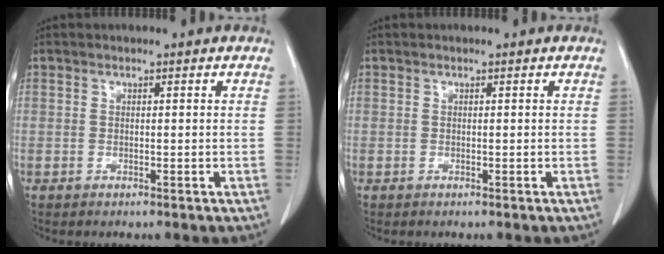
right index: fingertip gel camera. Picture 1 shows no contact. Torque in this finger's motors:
{"motor_torque": [0.00, 0.00, 0.00, 0.00]}